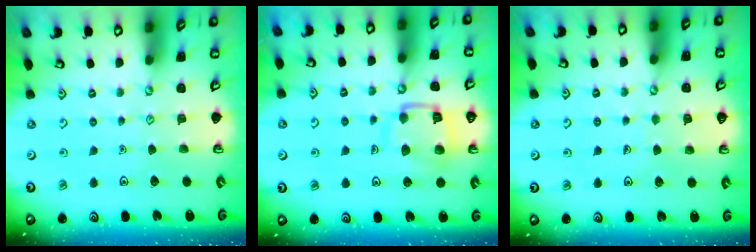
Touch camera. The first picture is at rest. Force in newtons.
{"total": 13.0, "press": 12.9, "slide": 1.5}
{"total": 4.1, "press": 4.0, "slide": 0.4}